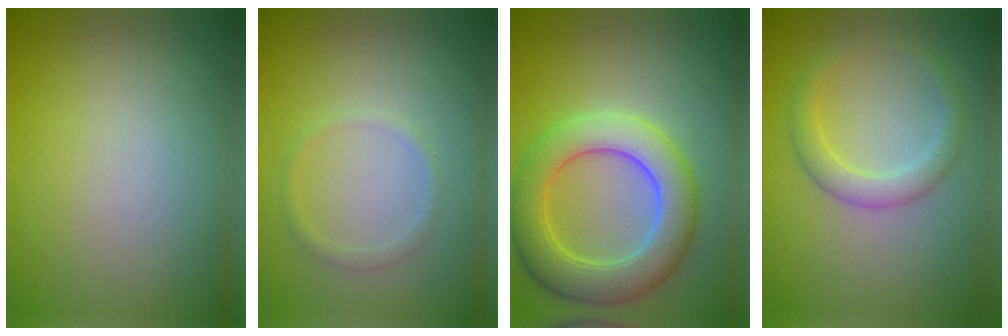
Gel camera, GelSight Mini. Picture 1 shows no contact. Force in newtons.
{"total": 1.0, "press": 1.0, "slide": 0.1}
{"total": 6.8, "press": 6.8, "slide": 0.3}
{"total": 2.6, "press": 2.6, "slide": 0.1}